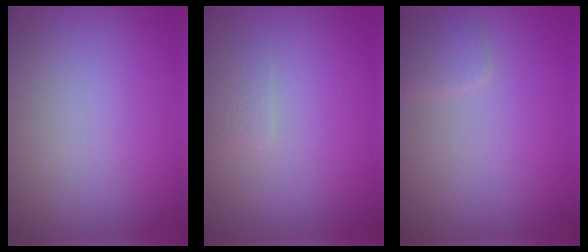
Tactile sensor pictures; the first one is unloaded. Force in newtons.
{"total": 0.7, "press": 0.7, "slide": 0.1}
{"total": 1.5, "press": 1.5, "slide": 0.0}